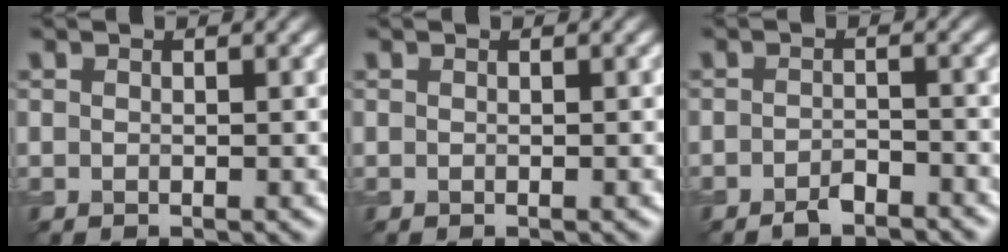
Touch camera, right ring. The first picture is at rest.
{"total": 0.0}
{"total": 2.0, "force": [-1.7, 0.6, 0.9], "torque": [-0.015, 0.003, -0.032]}